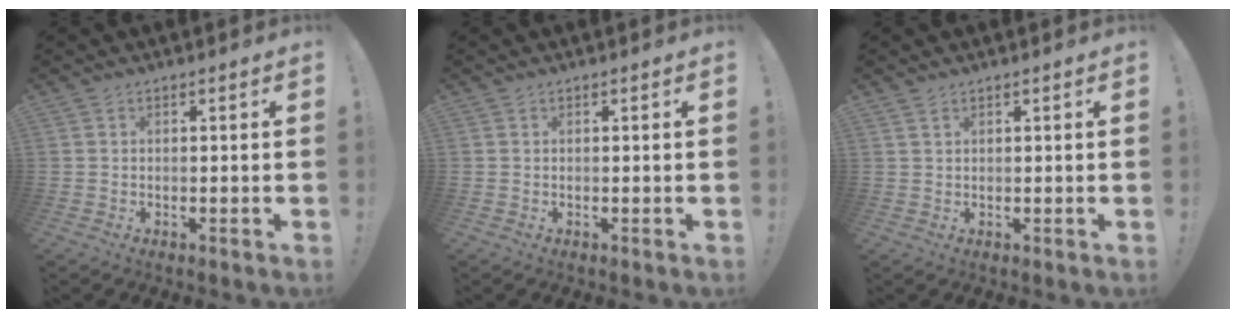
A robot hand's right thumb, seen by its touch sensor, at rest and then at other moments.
{"total": 0.0}
{"total": 1.3, "force": [1.0, 0.5, 0.8], "torque": [-0.010, -0.005, 0.017]}